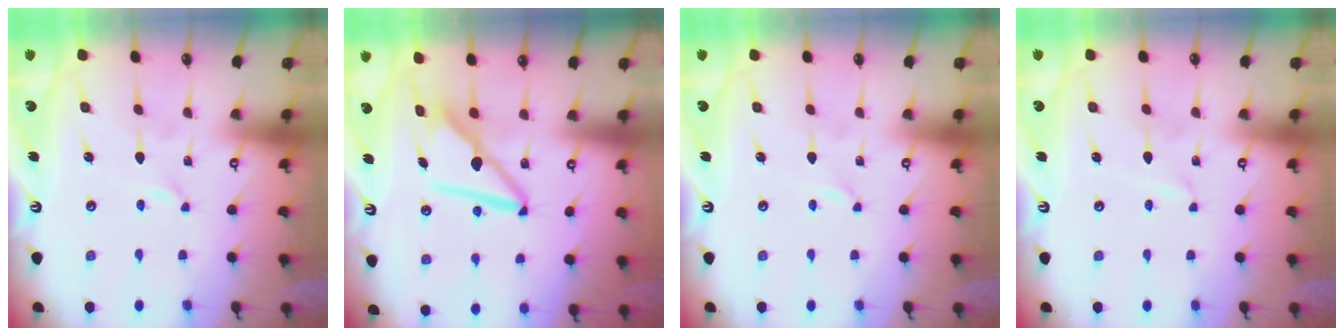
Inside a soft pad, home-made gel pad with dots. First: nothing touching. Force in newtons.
{"total": 9.9, "press": 9.8, "slide": 0.7}
{"total": 0.0}
{"total": 2.3, "press": 2.3, "slide": 0.2}